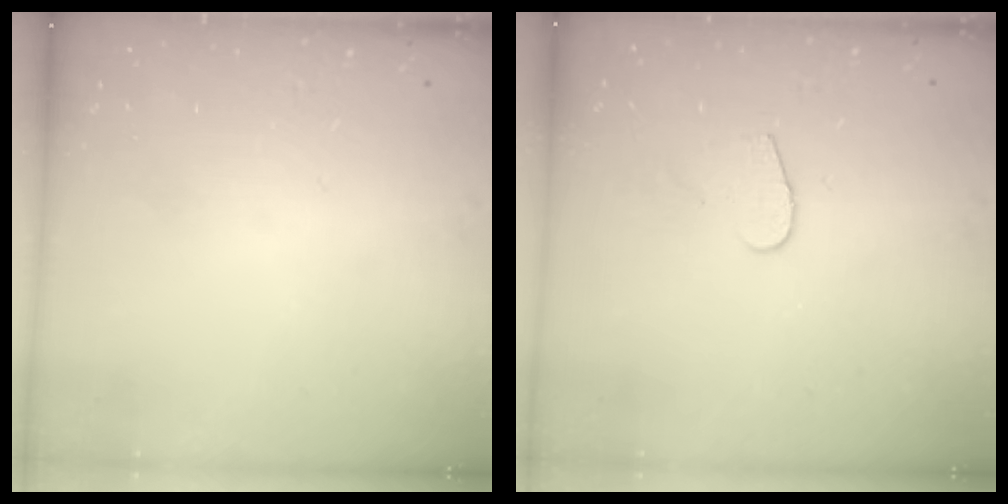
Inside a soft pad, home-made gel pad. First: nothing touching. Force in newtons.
{"total": 5.8, "press": 5.8, "slide": 0.4}